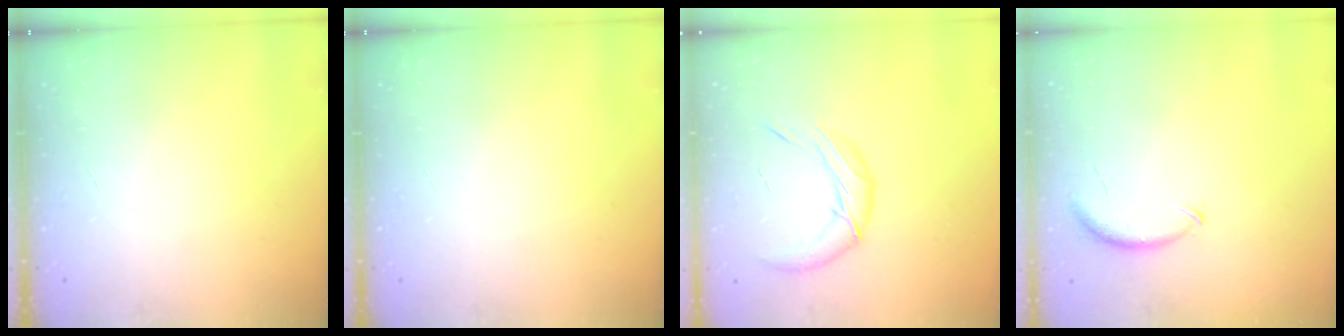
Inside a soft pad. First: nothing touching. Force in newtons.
{"total": 0.0}
{"total": 11.2, "press": 10.9, "slide": 2.4}
{"total": 7.4, "press": 7.4, "slide": 1.1}